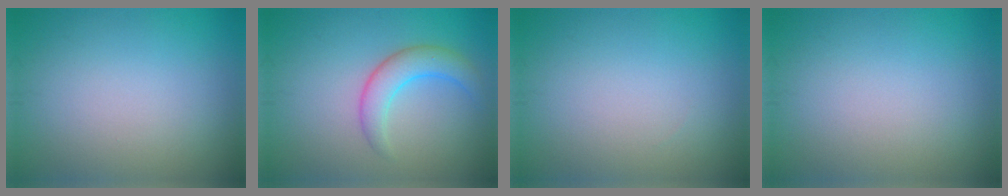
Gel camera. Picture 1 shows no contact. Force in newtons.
{"total": 3.4, "press": 3.4, "slide": 0.0}
{"total": 0.0}
{"total": 0.0}